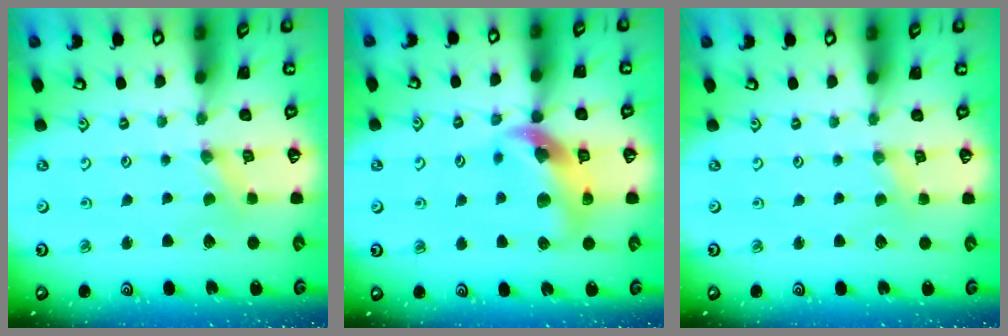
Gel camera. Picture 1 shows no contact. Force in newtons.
{"total": 12.2, "press": 12.1, "slide": 1.8}
{"total": 1.3, "press": 1.2, "slide": 0.2}